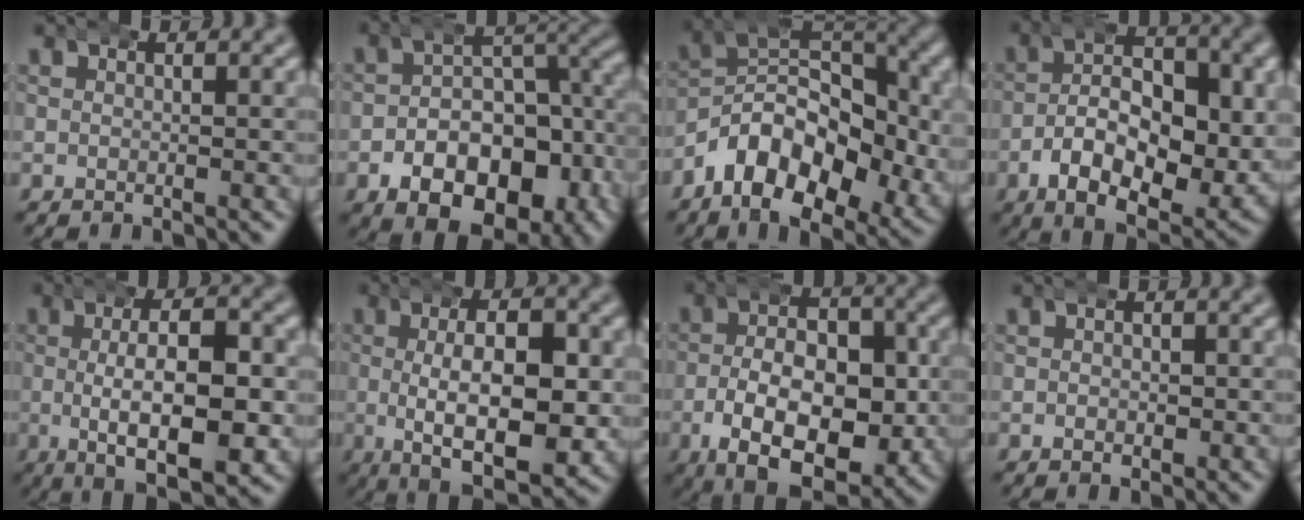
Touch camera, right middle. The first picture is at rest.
{"total": 11.5, "force": [-5.0, 7.2, 7.4], "torque": [-0.106, -0.021, -0.073]}
{"total": 11.7, "force": [-2.4, 8.2, 8.0], "torque": [-0.134, -0.015, -0.048]}
{"total": 10.8, "force": [-1.9, 6.0, 8.7], "torque": [-0.128, -0.023, -0.028]}
{"total": 10.7, "force": [-1.7, 4.4, 9.6], "torque": [-0.142, -0.017, -0.019]}
{"total": 12.4, "force": [-1.6, 6.1, 10.7], "torque": [-0.158, -0.024, -0.016]}
{"total": 14.0, "force": [-4.5, 8.6, 10.2], "torque": [-0.154, -0.035, -0.061]}
{"total": 1.1, "force": [-0.1, 0.8, 0.7], "torque": [-0.008, 0.000, -0.003]}